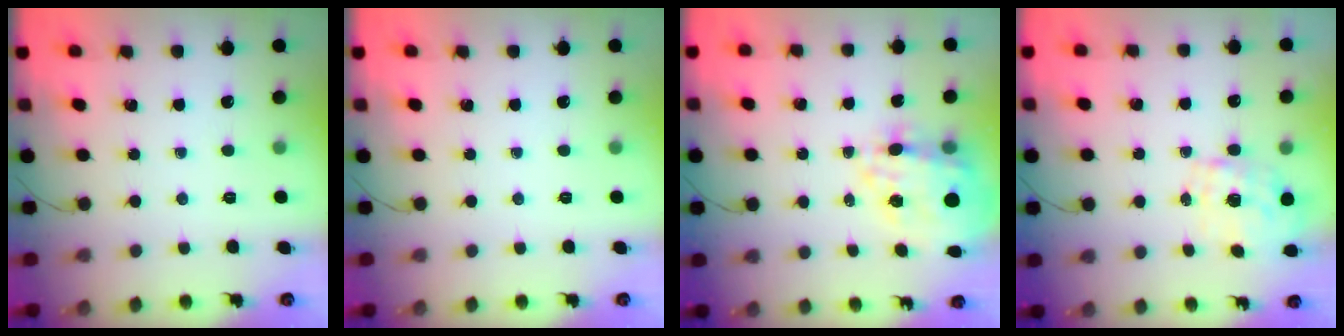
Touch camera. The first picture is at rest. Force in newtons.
{"total": 0.0}
{"total": 15.8, "press": 15.3, "slide": 3.8}
{"total": 1.6, "press": 1.4, "slide": 0.8}